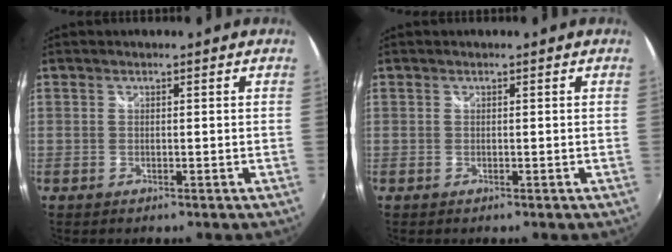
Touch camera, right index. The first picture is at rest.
{"total": 0.0}